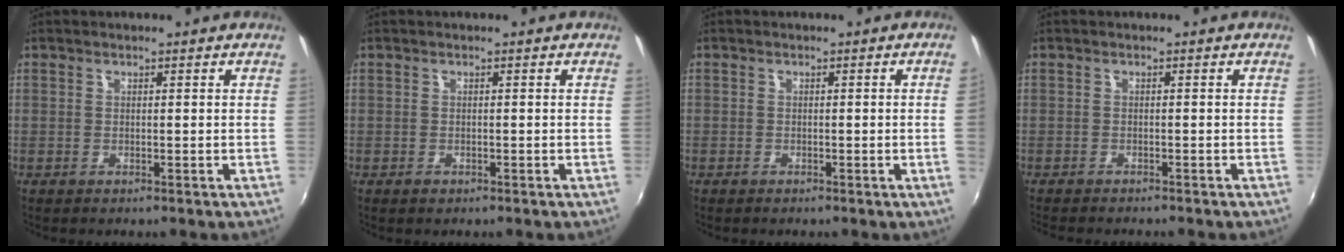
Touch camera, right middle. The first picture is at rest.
{"total": 0.8, "force": [-0.6, 0.5, 0.2], "torque": [-0.005, -0.002, -0.009]}
{"total": 1.2, "force": [-0.1, -0.8, 0.9], "torque": [-0.009, -0.007, 0.000]}
{"total": 3.6, "force": [-3.3, 0.6, 1.3], "torque": [-0.030, -0.014, -0.055]}